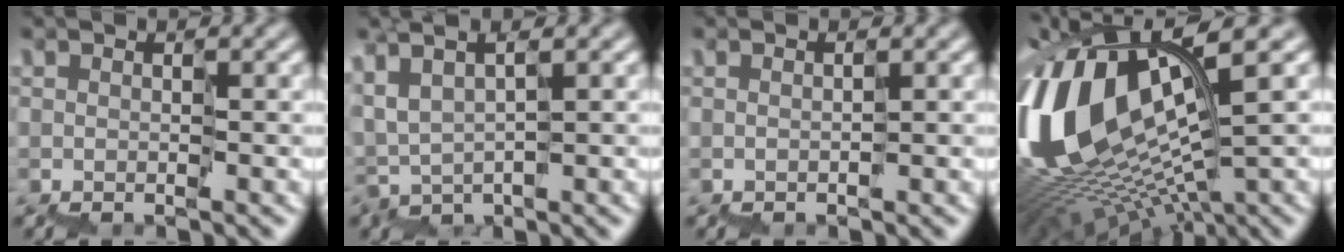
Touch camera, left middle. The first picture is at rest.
{"total": 2.9, "force": [2.0, 0.6, 1.9], "torque": [-0.058, 0.012, 0.043]}
{"total": 0.5, "force": [-0.3, -0.3, 0.3], "torque": [0.002, 0.003, 0.002]}
{"total": 13.6, "force": [2.9, 5.2, 12.3], "torque": [-0.277, 0.011, 0.071]}